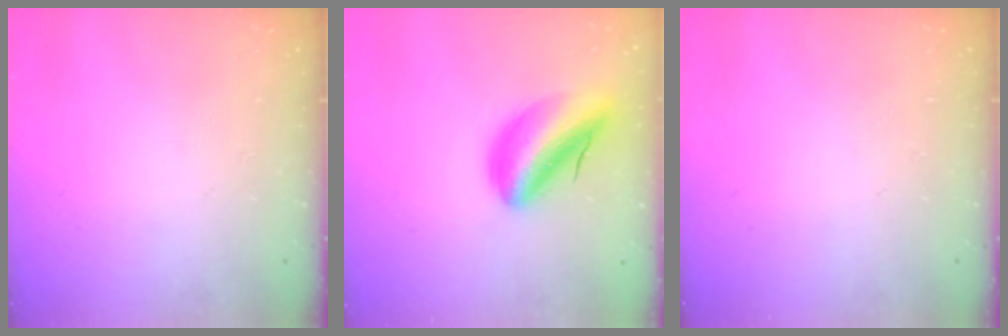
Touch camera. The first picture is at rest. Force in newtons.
{"total": 12.1, "press": 11.6, "slide": 3.4}
{"total": 0.0}